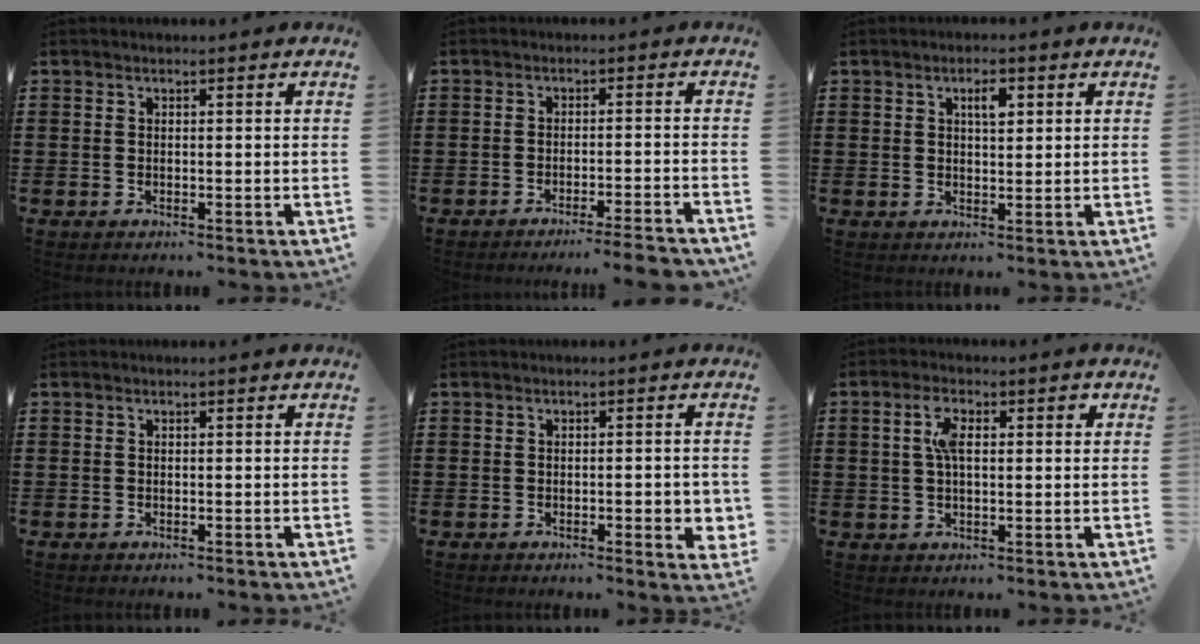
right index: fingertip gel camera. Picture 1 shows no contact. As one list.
[{"total": 3.5, "force": [-3.1, -0.5, 1.5], "torque": [-0.024, -0.008, -0.060]}, {"total": 2.8, "force": [1.0, 1.0, 2.4], "torque": [-0.034, 0.000, 0.012]}, {"total": 0.0}, {"total": 3.2, "force": [-0.6, 0.8, 3.0], "torque": [-0.040, -0.002, -0.012]}, {"total": 4.4, "force": [0.9, 1.8, 3.9], "torque": [-0.072, 0.009, 0.011]}]